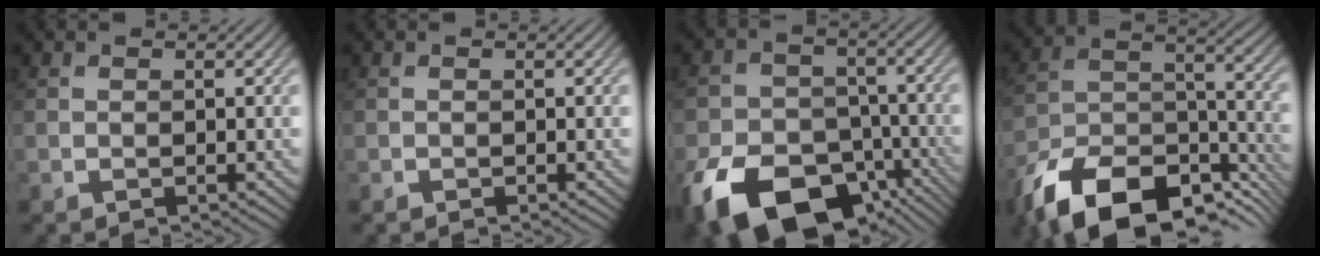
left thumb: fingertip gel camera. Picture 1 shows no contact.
{"total": 0.0}
{"total": 15.9, "force": [-8.7, 10.2, 8.6], "torque": [-0.178, -0.049, -0.144]}
{"total": 16.3, "force": [-11.7, 7.3, 8.8], "torque": [-0.185, -0.022, -0.199]}